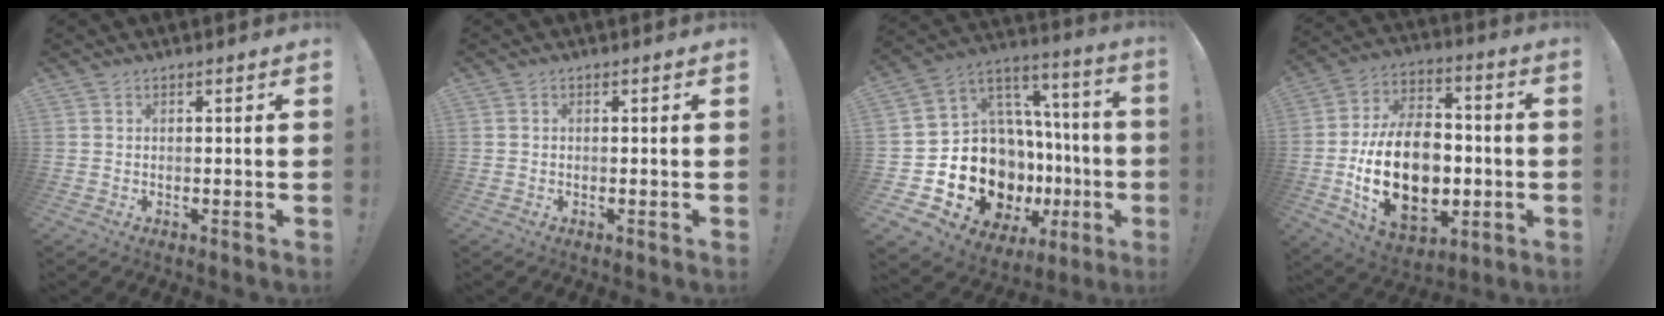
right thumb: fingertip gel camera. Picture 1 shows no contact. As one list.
[{"total": 0.0}, {"total": 16.8, "force": [-6.8, 11.8, 9.8], "torque": [-0.155, 0.014, -0.074]}, {"total": 24.4, "force": [-3.7, 16.5, 17.6], "torque": [-0.322, 0.014, -0.047]}]